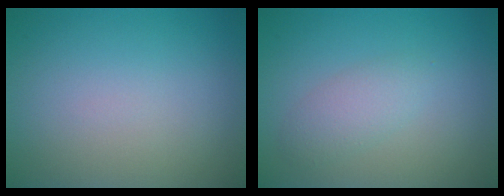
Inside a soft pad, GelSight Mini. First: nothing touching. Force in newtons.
{"total": 2.0, "press": 2.0, "slide": 0.1}